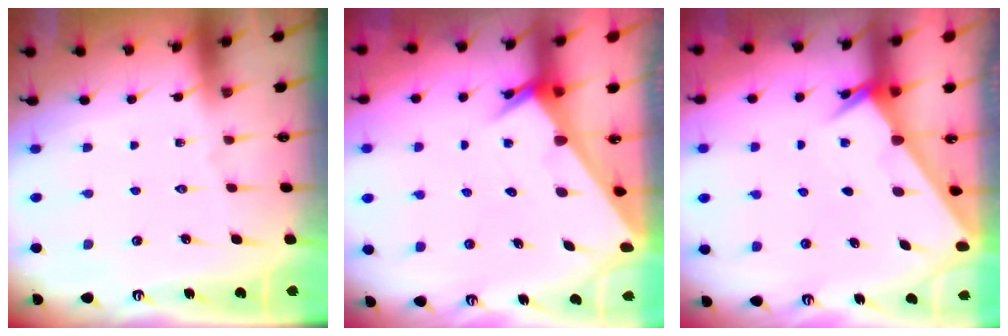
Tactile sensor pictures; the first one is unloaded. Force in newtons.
{"total": 2.5, "press": 2.5, "slide": 0.1}
{"total": 2.0, "press": 2.0, "slide": 0.1}